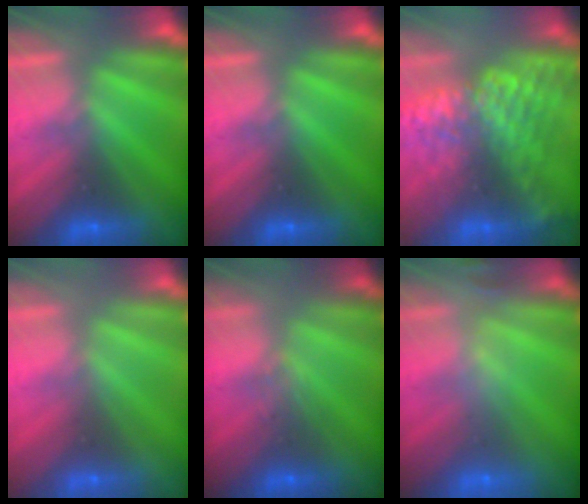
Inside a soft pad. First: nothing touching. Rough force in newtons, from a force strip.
{"total": 0.0}
{"total": 9.7}
{"total": 3.3}
{"total": 2.9}
{"total": 2.4}